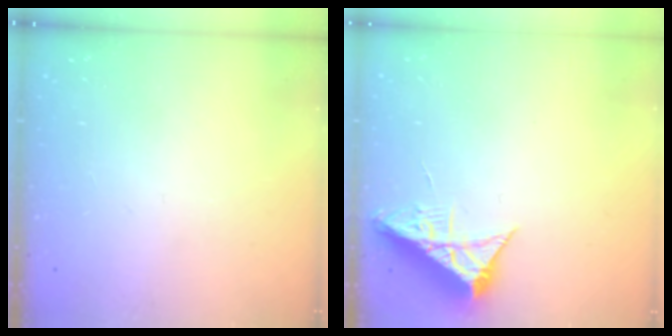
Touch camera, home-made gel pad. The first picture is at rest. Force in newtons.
{"total": 7.7, "press": 7.7, "slide": 0.4}